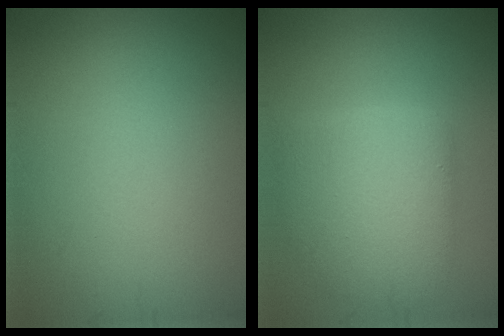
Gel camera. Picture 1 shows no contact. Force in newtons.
{"total": 5.1, "press": 5.1, "slide": 0.4}